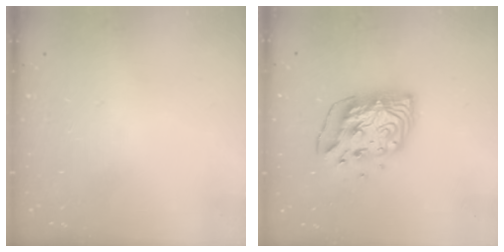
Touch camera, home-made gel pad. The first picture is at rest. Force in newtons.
{"total": 10.6, "press": 10.5, "slide": 1.6}